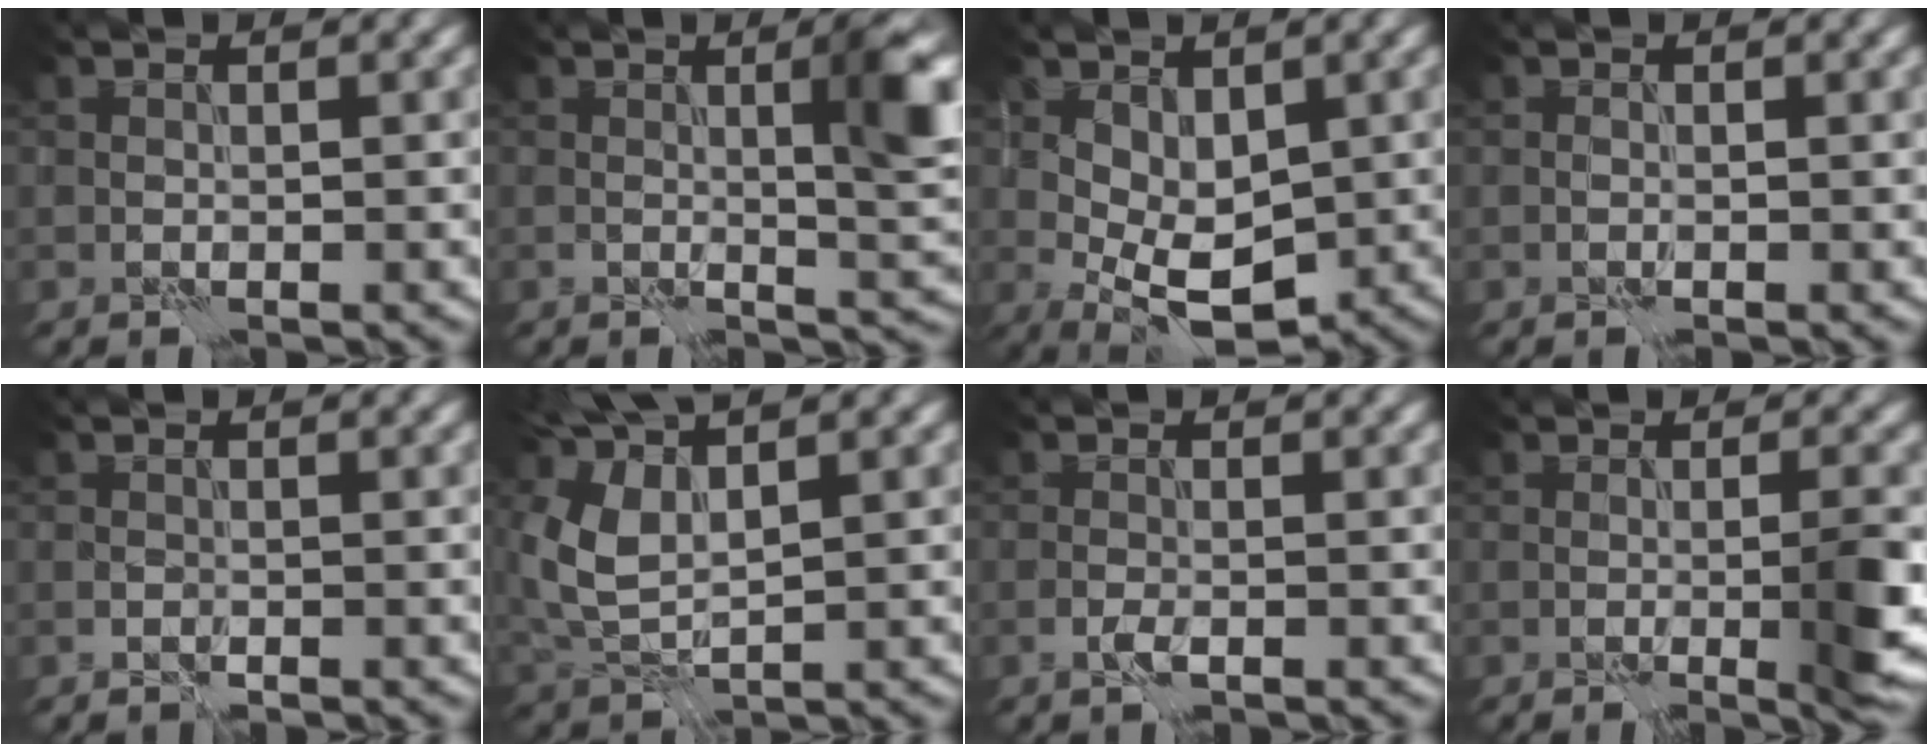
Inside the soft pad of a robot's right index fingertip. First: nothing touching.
{"total": 5.1, "force": [0.6, 0.6, 5.1], "torque": [-0.069, 0.002, 0.012]}
{"total": 5.4, "force": [-0.8, 2.9, 4.4], "torque": [-0.085, -0.003, -0.011]}
{"total": 0.0}
{"total": 0.6, "force": [-0.5, 0.2, 0.3], "torque": [-0.007, 0.001, -0.011]}
{"total": 6.9, "force": [3.3, 3.0, 5.3], "torque": [-0.138, 0.007, 0.073]}
{"total": 1.0, "force": [-0.6, 0.0, 0.8], "torque": [-0.020, -0.002, -0.012]}
{"total": 4.1, "force": [-1.0, 0.2, 3.9], "torque": [-0.058, -0.002, -0.013]}